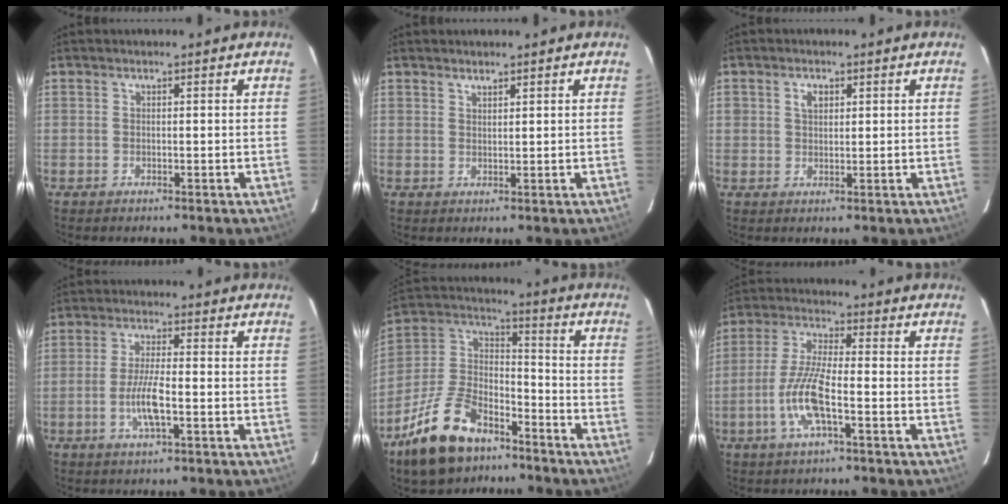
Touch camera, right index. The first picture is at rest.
{"total": 1.3, "force": [1.2, 0.4, 0.4], "torque": [-0.005, 0.000, 0.022]}
{"total": 2.6, "force": [1.0, 2.0, 1.4], "torque": [-0.022, 0.007, 0.018]}
{"total": 6.6, "force": [-2.2, 1.3, 6.1], "torque": [-0.124, -0.003, -0.043]}
{"total": 19.3, "force": [-12.1, 10.1, 11.1], "torque": [-0.236, 0.014, -0.210]}
{"total": 9.9, "force": [-3.8, 2.1, 8.9], "torque": [-0.191, -0.002, -0.075]}